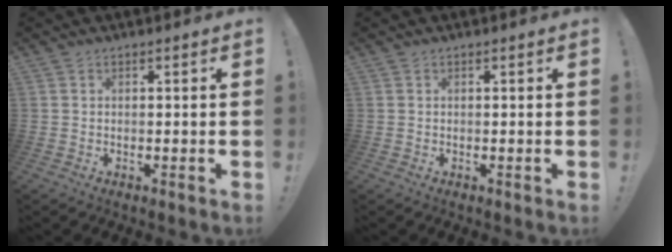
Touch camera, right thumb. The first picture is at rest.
{"total": 0.0}